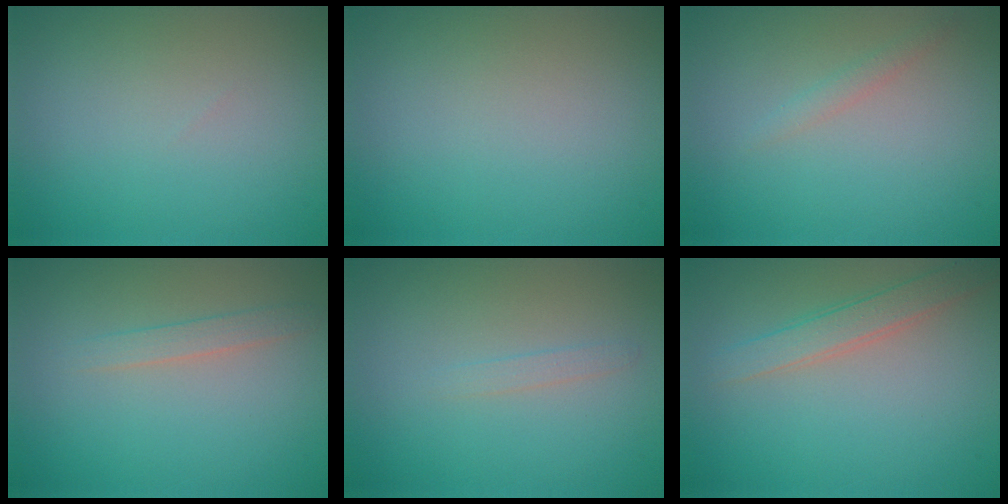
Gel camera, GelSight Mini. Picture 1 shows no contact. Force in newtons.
{"total": 0.0}
{"total": 1.0, "press": 1.0, "slide": 0.0}
{"total": 1.4, "press": 1.4, "slide": 0.1}
{"total": 0.8, "press": 0.8, "slide": 0.0}
{"total": 2.4, "press": 2.4, "slide": 0.1}